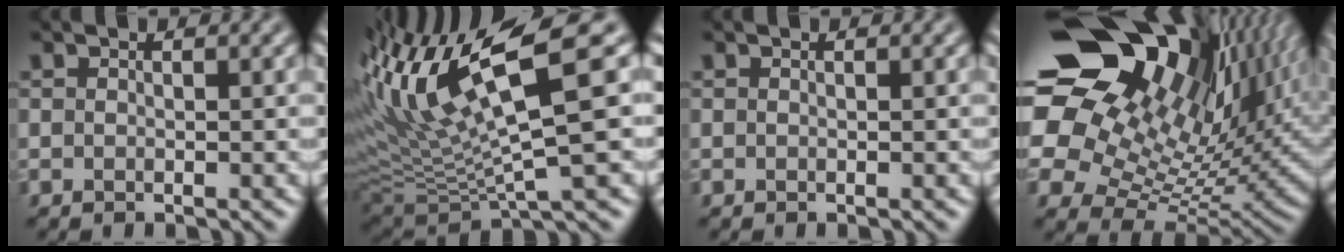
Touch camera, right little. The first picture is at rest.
{"total": 9.8, "force": [4.2, 0.4, 8.9], "torque": [-0.180, 0.029, 0.079]}
{"total": 0.0}
{"total": 18.6, "force": [10.7, 9.9, 11.6], "torque": [-0.248, 0.066, 0.188]}